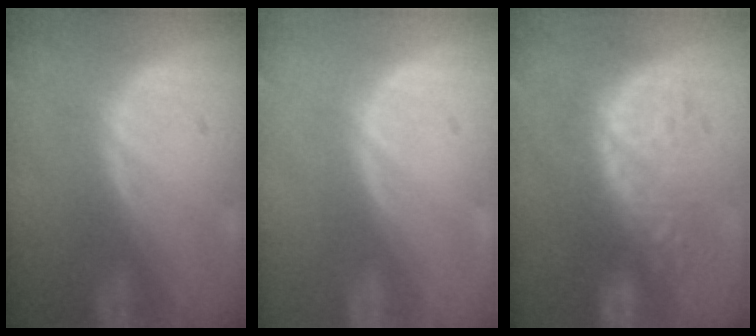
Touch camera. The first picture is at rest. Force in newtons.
{"total": 0.0}
{"total": 9.1, "press": 8.6, "slide": 3.0}